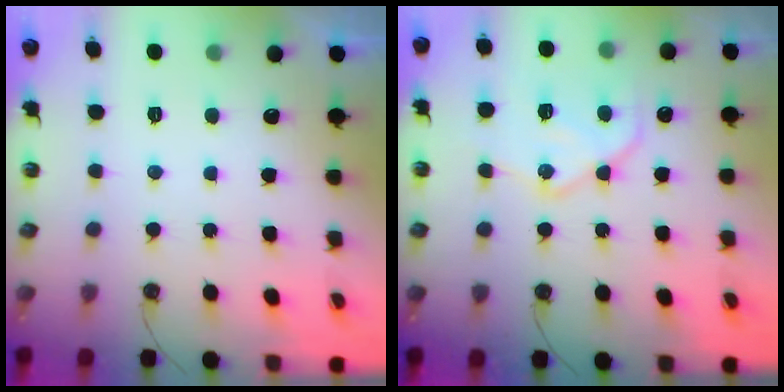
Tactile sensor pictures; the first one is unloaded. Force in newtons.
{"total": 14.8, "press": 14.7, "slide": 1.4}